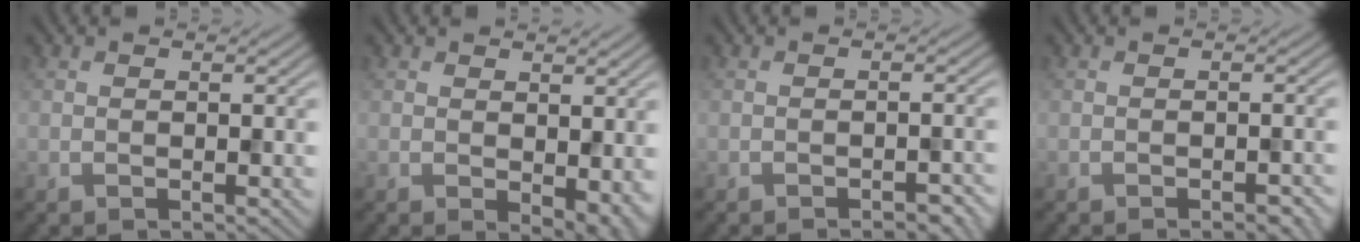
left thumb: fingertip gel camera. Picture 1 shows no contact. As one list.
[{"total": 4.4, "force": [-0.5, 2.5, 3.5], "torque": [-0.048, -0.016, 0.002]}, {"total": 2.2, "force": [-1.7, 0.5, 1.3], "torque": [-0.013, 0.003, -0.023]}, {"total": 2.4, "force": [-1.7, 0.6, 1.6], "torque": [-0.017, 0.001, -0.018]}]